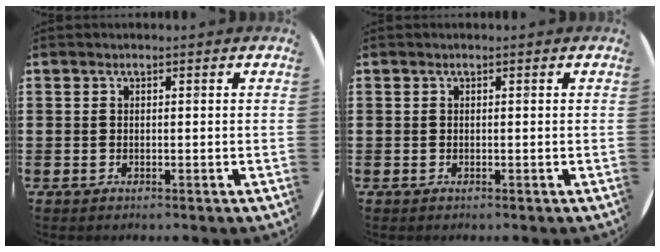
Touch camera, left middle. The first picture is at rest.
{"total": 0.0}